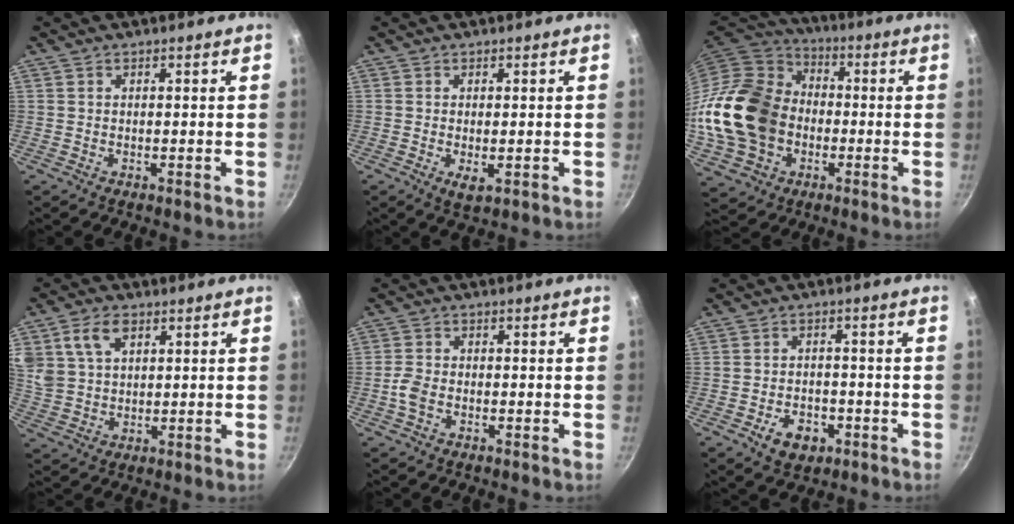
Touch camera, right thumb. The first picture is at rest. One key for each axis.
{"total": 2.8, "fx": -0.5, "fy": 1.1, "fz": 2.5, "tx": -0.047, "ty": -0.011, "tz": -0.006}
{"total": 22.3, "fx": -2.8, "fy": 17.5, "fz": 13.5, "tx": -0.257, "ty": 0.041, "tz": -0.046}
{"total": 9.1, "fx": 3.9, "fy": 6.1, "fz": 5.5, "tx": -0.094, "ty": -0.006, "tz": 0.078}
{"total": 3.3, "fx": -1.2, "fy": 2.0, "fz": 2.3, "tx": -0.053, "ty": 0.012, "tz": -0.030}
{"total": 6.3, "fx": -2.8, "fy": 4.2, "fz": 3.6, "tx": -0.043, "ty": 0.014, "tz": -0.040}